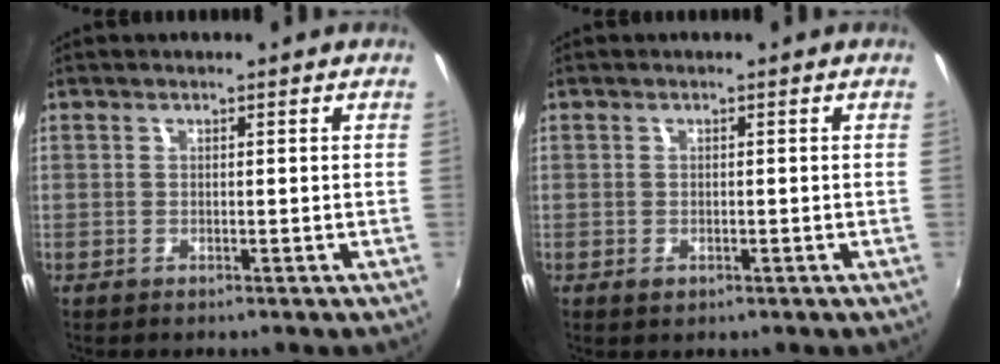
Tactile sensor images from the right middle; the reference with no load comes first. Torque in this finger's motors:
{"motor_torque": [0.52, -0.54, -0.04, 0.01]}